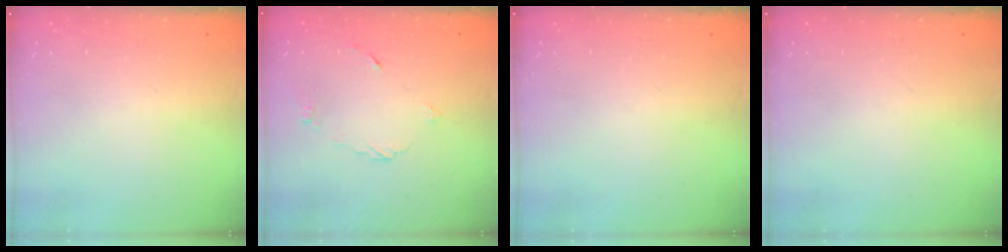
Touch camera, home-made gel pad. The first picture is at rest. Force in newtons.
{"total": 4.5, "press": 4.5, "slide": 0.6}
{"total": 0.0}
{"total": 0.0}